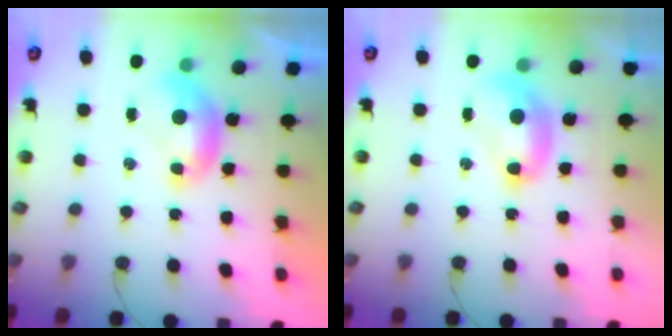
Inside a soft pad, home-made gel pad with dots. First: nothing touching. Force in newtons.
{"total": 2.7, "press": 2.7, "slide": 0.1}